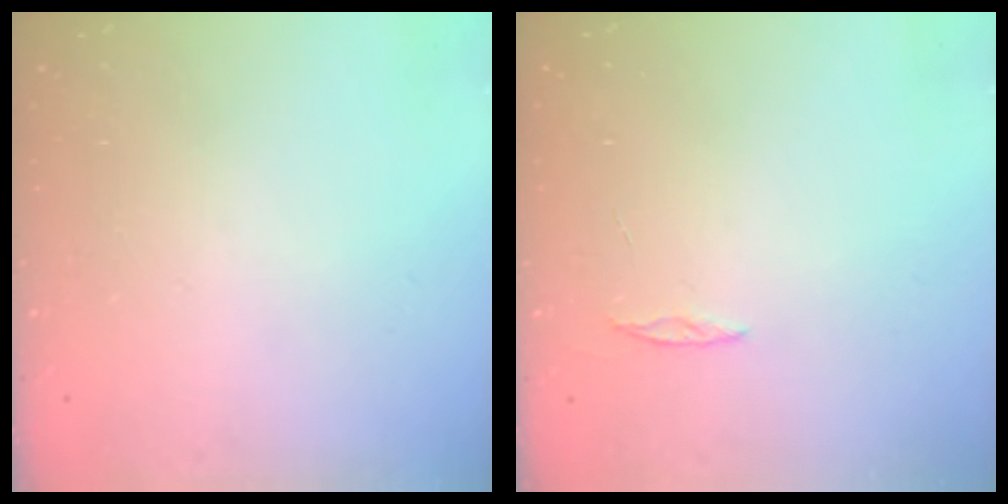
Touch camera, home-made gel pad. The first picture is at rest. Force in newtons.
{"total": 2.0, "press": 2.0, "slide": 0.2}